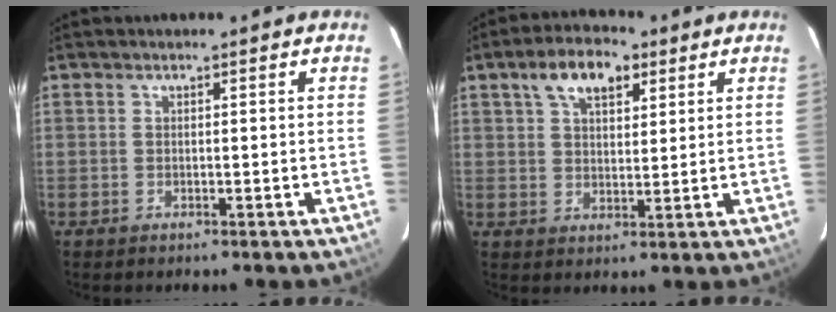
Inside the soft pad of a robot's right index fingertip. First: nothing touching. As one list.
[{"total": 8.4, "force": [4.3, 4.4, 5.6], "torque": [-0.094, 0.025, 0.074]}]